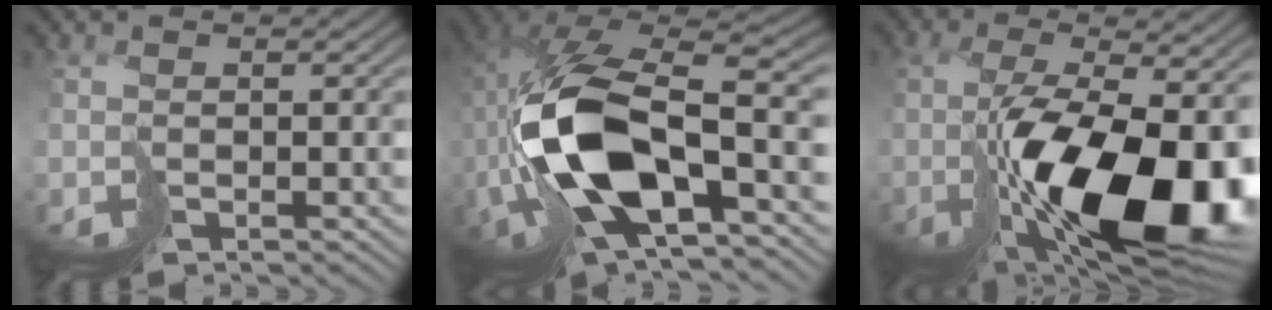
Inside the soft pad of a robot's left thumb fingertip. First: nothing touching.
{"total": 16.7, "force": [-2.5, 7.7, 14.6], "torque": [-0.327, -0.013, -0.032]}
{"total": 16.4, "force": [-3.9, 6.3, 14.6], "torque": [-0.273, -0.016, -0.055]}